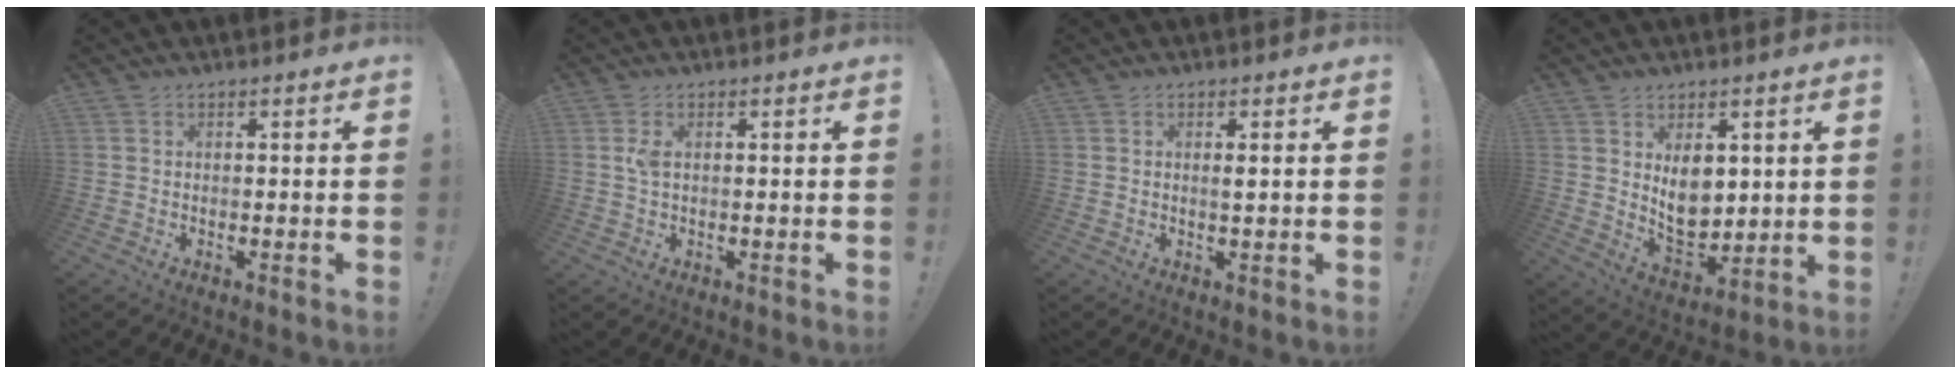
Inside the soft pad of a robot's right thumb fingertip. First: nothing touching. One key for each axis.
{"total": 2.4, "fx": 0.6, "fy": 1.0, "fz": 2.1, "tx": -0.036, "ty": 0.000, "tz": 0.008}
{"total": 1.4, "fx": 0.4, "fy": -0.1, "fz": 1.3, "tx": -0.010, "ty": -0.009, "tz": 0.003}
{"total": 10.7, "fx": 3.6, "fy": 7.4, "fz": 6.9, "tx": -0.098, "ty": -0.033, "tz": 0.070}